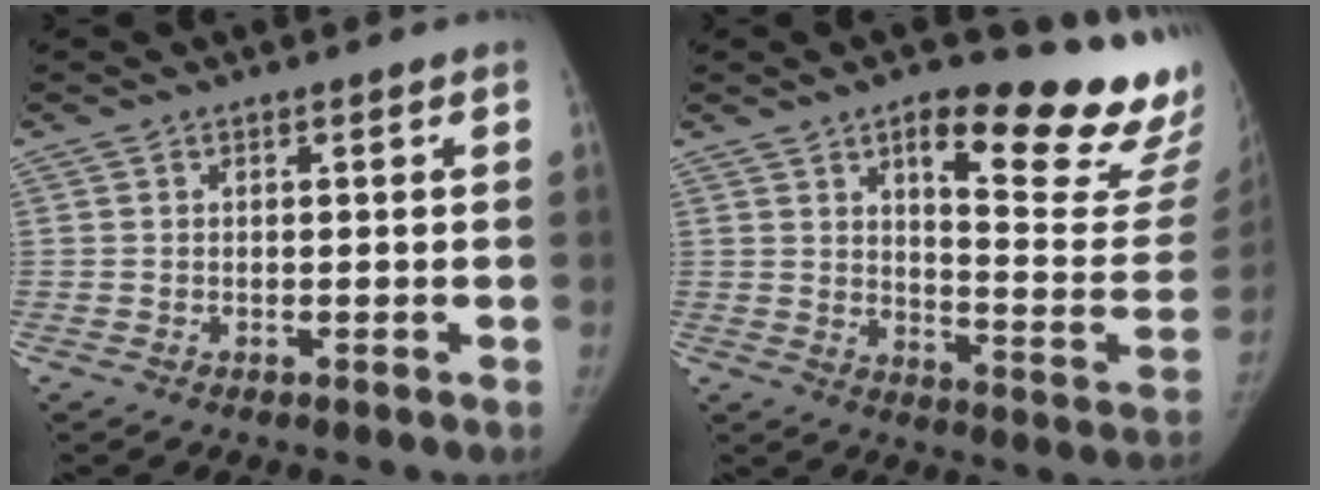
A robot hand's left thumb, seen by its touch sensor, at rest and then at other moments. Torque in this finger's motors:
{"motor_torque": [0.13, 0.11, 0.46, -0.42, 0.04]}